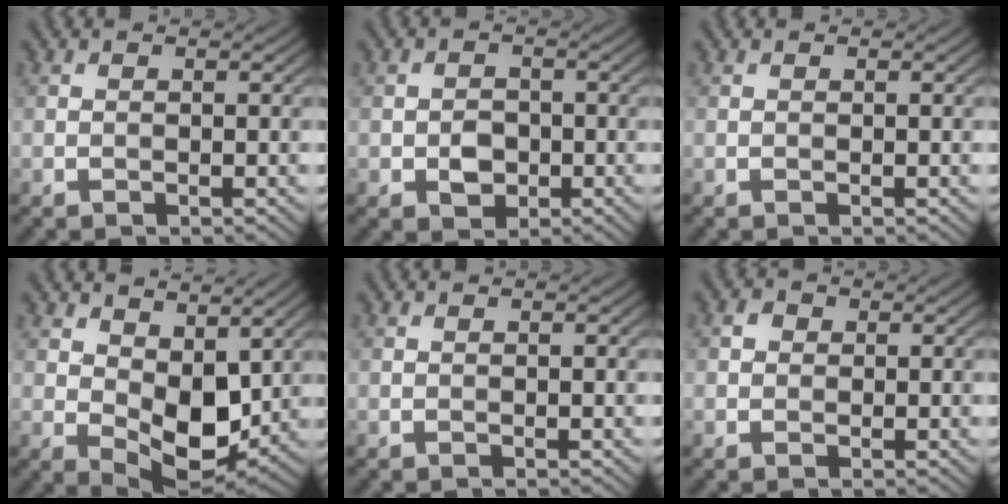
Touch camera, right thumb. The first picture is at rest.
{"total": 2.9, "force": [-0.9, 2.4, 1.5], "torque": [-0.025, -0.004, -0.017]}
{"total": 0.0}
{"total": 9.2, "force": [2.4, 5.4, 7.1], "torque": [-0.130, -0.012, 0.043]}
{"total": 0.0}
{"total": 1.3, "force": [0.1, 1.2, 0.4], "torque": [-0.006, 0.000, -0.002]}